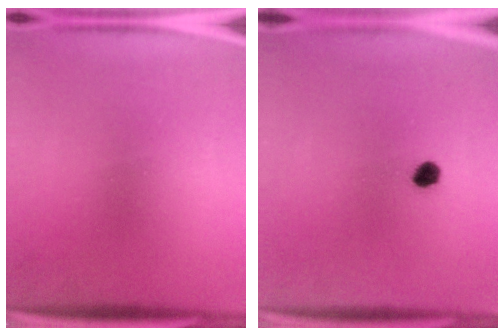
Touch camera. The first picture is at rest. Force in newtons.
{"total": 2.2}